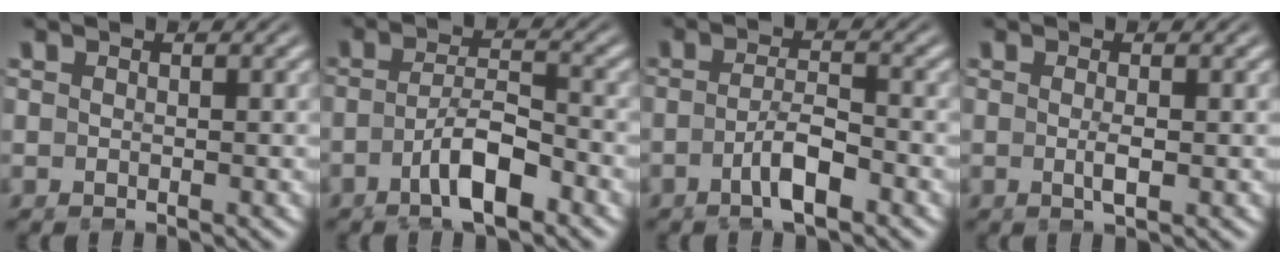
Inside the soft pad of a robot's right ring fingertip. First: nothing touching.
{"total": 4.6, "force": [-1.9, 2.0, 3.7], "torque": [-0.062, -0.021, -0.019]}
{"total": 2.8, "force": [-1.3, 0.2, 2.5], "torque": [-0.039, -0.012, -0.011]}
{"total": 1.3, "force": [0.1, -0.6, 1.2], "torque": [-0.023, -0.004, 0.006]}